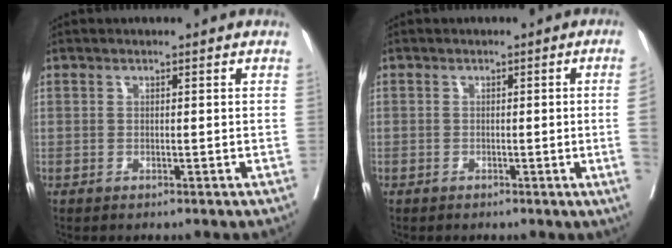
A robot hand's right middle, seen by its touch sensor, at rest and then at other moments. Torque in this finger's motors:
{"motor_torque": [1.43, -0.71, -0.16, -0.21]}